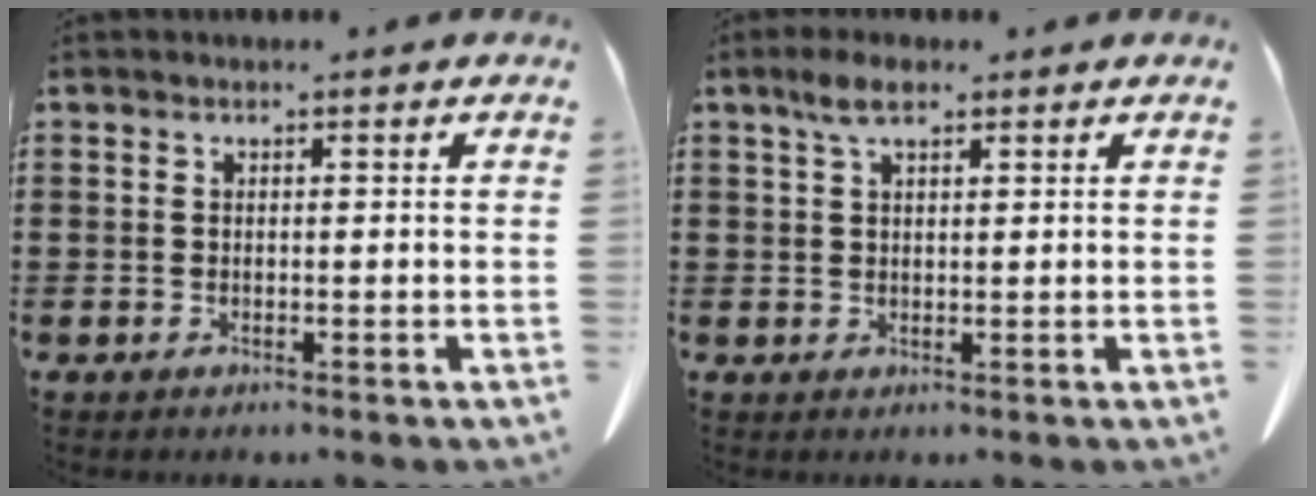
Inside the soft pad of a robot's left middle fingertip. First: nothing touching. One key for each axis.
{"total": 3.6, "fx": 2.1, "fy": 1.2, "fz": 2.7, "tx": -0.060, "ty": 0.004, "tz": 0.038}